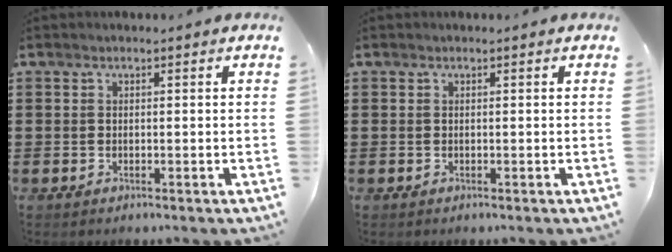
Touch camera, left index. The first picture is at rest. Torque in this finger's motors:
{"motor_torque": [0.00, 0.00, 0.00, 0.00]}